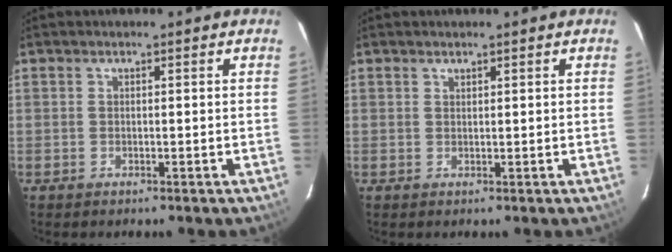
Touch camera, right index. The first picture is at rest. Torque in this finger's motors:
{"motor_torque": [-0.08, 0.00, -0.02, 0.00]}